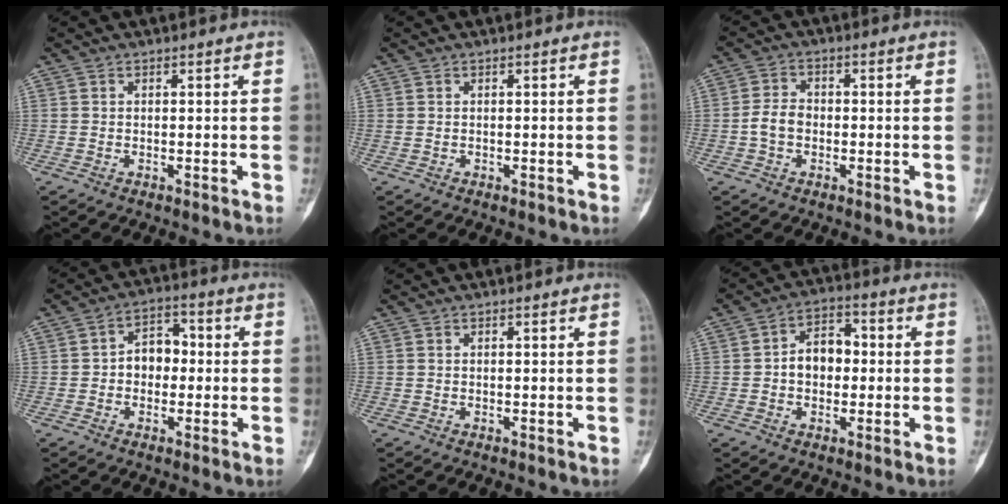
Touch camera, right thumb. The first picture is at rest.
{"total": 0.0}
{"total": 4.3, "force": [-0.9, 3.2, 2.8], "torque": [-0.052, 0.015, -0.023]}
{"total": 6.6, "force": [-0.3, 4.9, 4.4], "torque": [-0.042, 0.023, -0.016]}
{"total": 0.0}
{"total": 7.8, "force": [-0.2, 5.6, 5.4], "torque": [-0.064, 0.024, -0.011]}